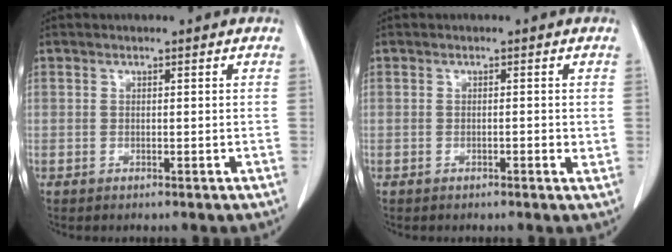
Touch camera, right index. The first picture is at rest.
{"total": 1.1, "force": [-0.1, 0.4, 1.0], "torque": [-0.013, 0.001, 0.000]}